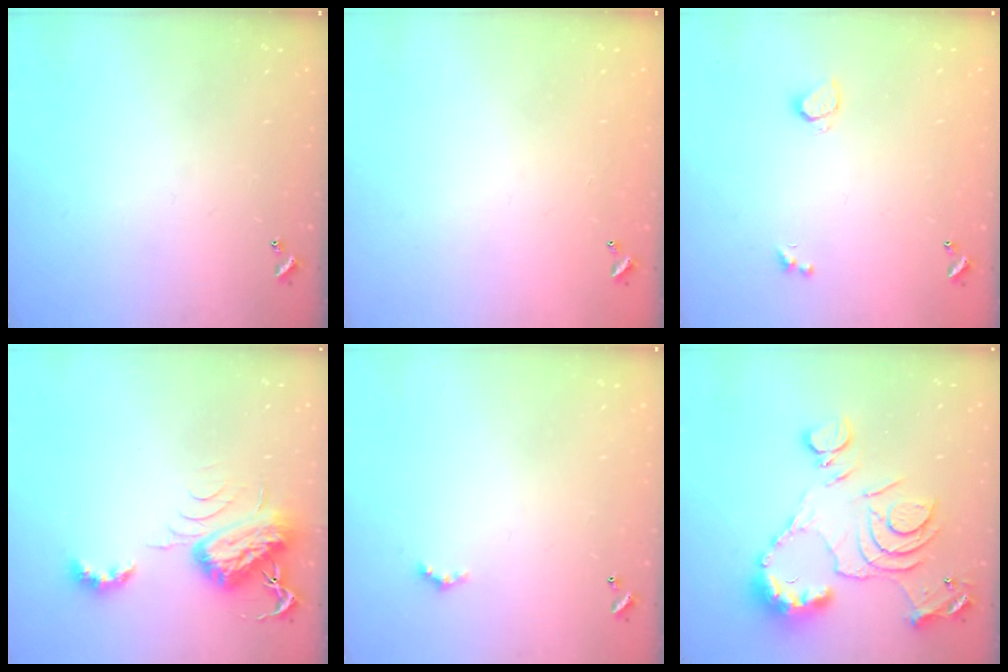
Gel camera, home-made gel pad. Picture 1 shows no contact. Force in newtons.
{"total": 2.8, "press": 2.8, "slide": 0.1}
{"total": 0.9, "press": 0.7, "slide": 0.5}
{"total": 9.0, "press": 8.9, "slide": 1.0}
{"total": 1.3, "press": 1.2, "slide": 0.4}
{"total": 16.1, "press": 16.0, "slide": 1.9}